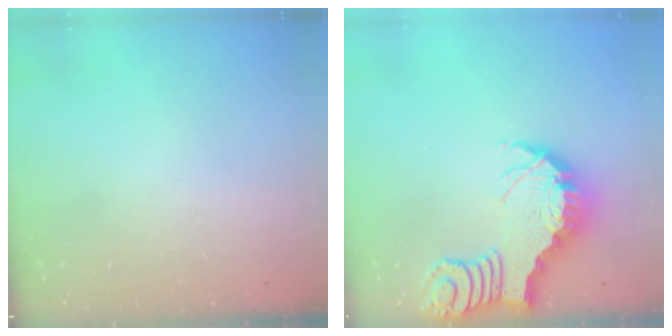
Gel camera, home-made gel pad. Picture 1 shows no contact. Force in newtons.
{"total": 3.3, "press": 3.2, "slide": 0.5}